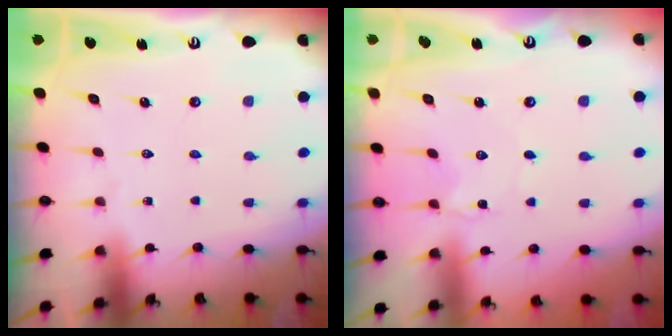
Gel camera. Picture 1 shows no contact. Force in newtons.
{"total": 2.5, "press": 2.5, "slide": 0.3}